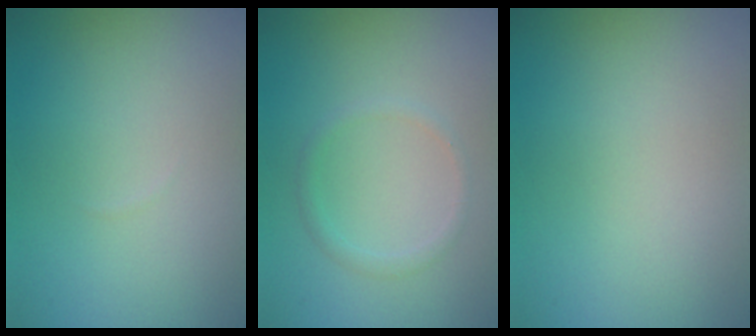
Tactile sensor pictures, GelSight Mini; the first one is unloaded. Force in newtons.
{"total": 1.1, "press": 1.1, "slide": 0.0}
{"total": 0.0}